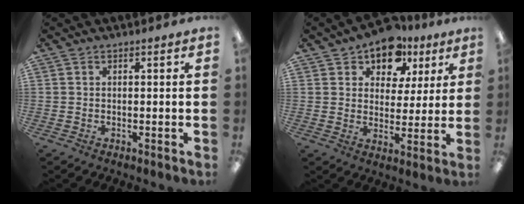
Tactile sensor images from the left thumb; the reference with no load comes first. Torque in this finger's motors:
{"motor_torque": [0.02, 0.17, -0.22, 0.14, 0.03]}